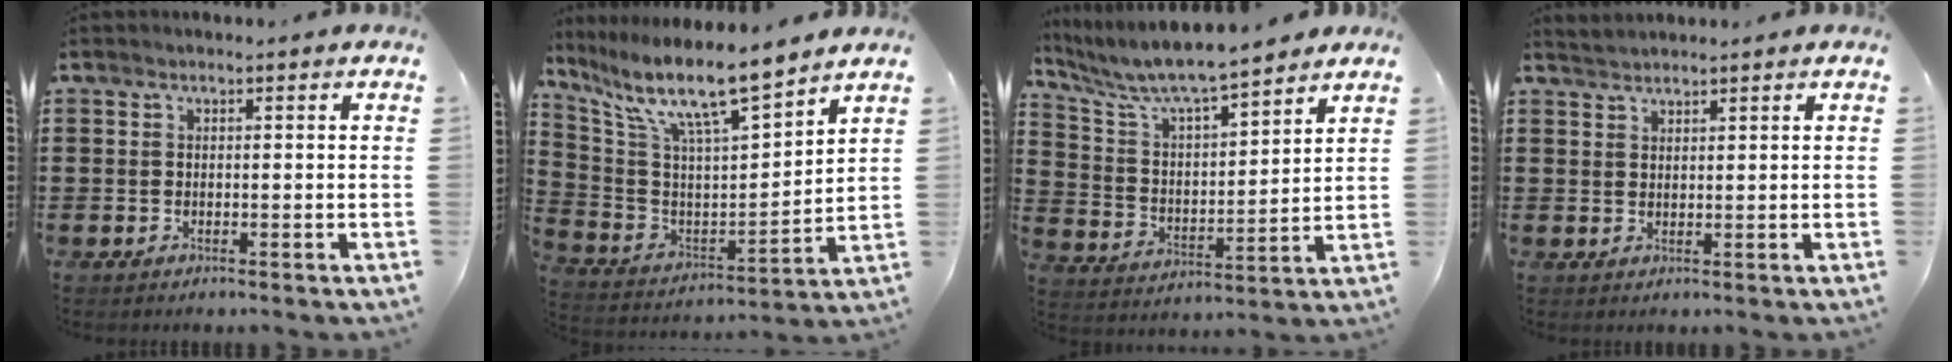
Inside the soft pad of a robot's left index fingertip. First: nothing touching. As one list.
[{"total": 11.4, "force": [9.1, 1.4, 6.7], "torque": [-0.157, -0.064, 0.149]}, {"total": 6.8, "force": [6.2, 0.6, 2.7], "torque": [-0.080, -0.042, 0.103]}, {"total": 1.6, "force": [1.6, 0.0, 0.0], "torque": [-0.003, 0.003, 0.032]}]